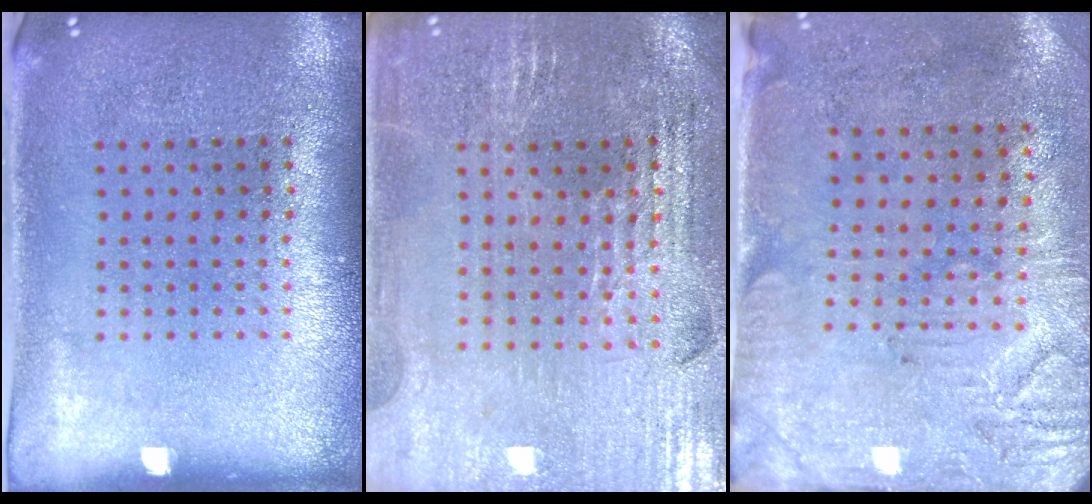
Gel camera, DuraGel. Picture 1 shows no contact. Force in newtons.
{"total": 2.9, "press": 2.8, "slide": 0.5}
{"total": 3.0, "press": 2.5, "slide": 1.7}